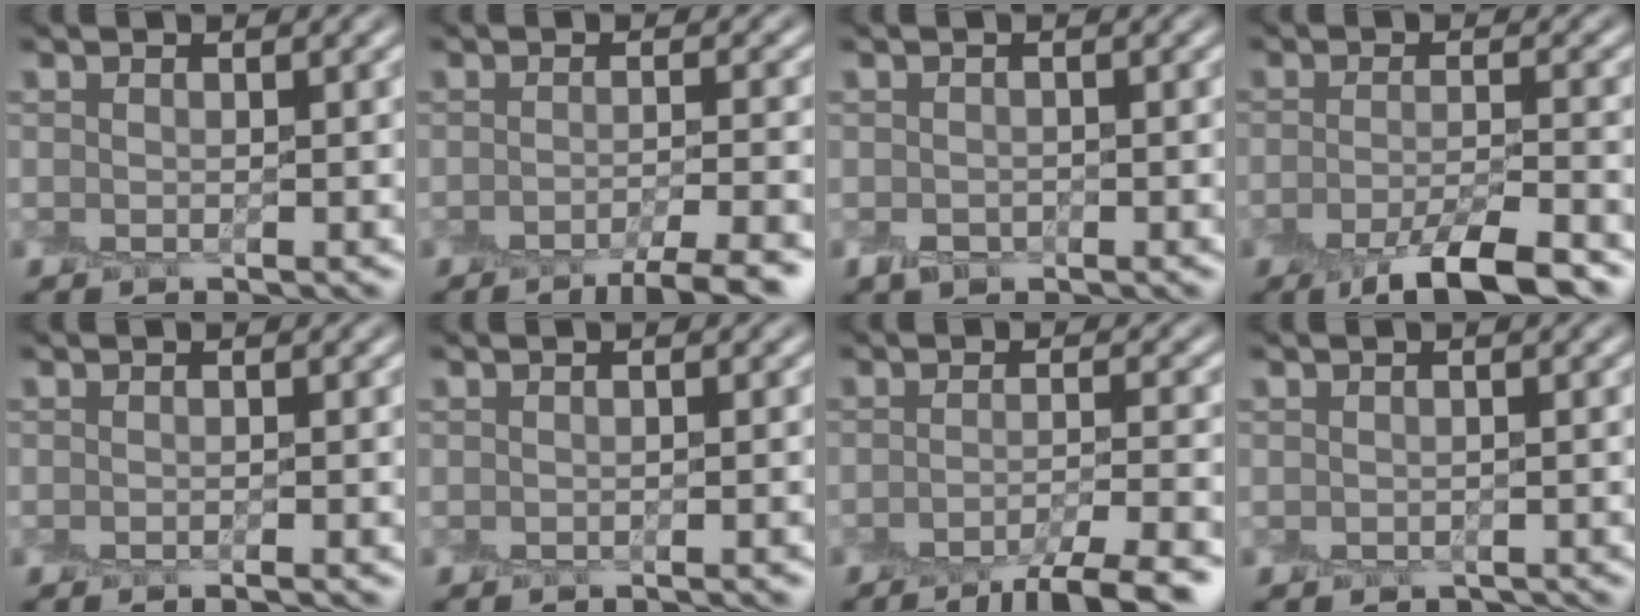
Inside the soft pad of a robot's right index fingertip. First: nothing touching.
{"total": 4.2, "force": [-3.2, 0.5, 2.7], "torque": [-0.032, -0.006, -0.047]}
{"total": 0.8, "force": [-0.4, 0.7, -0.2], "torque": [0.005, 0.000, -0.009]}
{"total": 5.8, "force": [-3.7, 1.3, 4.4], "torque": [-0.061, -0.005, -0.064]}
{"total": 0.6, "force": [-0.6, -0.3, 0.0], "torque": [0.002, -0.008, -0.011]}
{"total": 0.8, "force": [-0.8, -0.1, 0.0], "torque": [0.005, -0.006, -0.011]}
{"total": 5.1, "force": [-3.7, 0.7, 3.5], "torque": [-0.045, -0.006, -0.054]}
{"total": 1.0, "force": [-0.8, 0.6, -0.1], "torque": [0.008, -0.006, -0.014]}